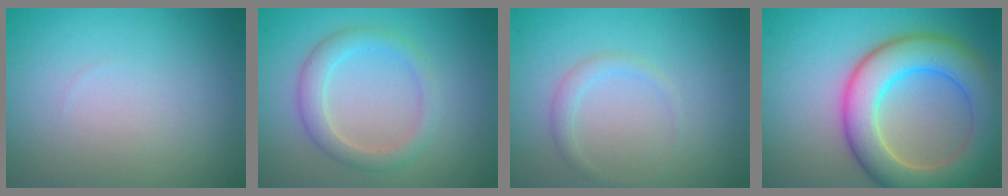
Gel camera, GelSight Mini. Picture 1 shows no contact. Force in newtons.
{"total": 2.8, "press": 2.8, "slide": 0.3}
{"total": 1.2, "press": 1.2, "slide": 0.0}
{"total": 7.9, "press": 7.9, "slide": 0.5}